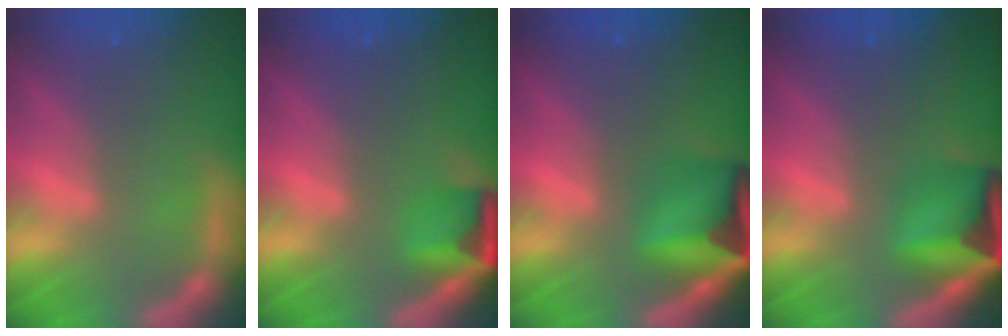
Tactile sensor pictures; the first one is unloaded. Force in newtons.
{"total": 3.9}
{"total": 8.4}
{"total": 7.4}